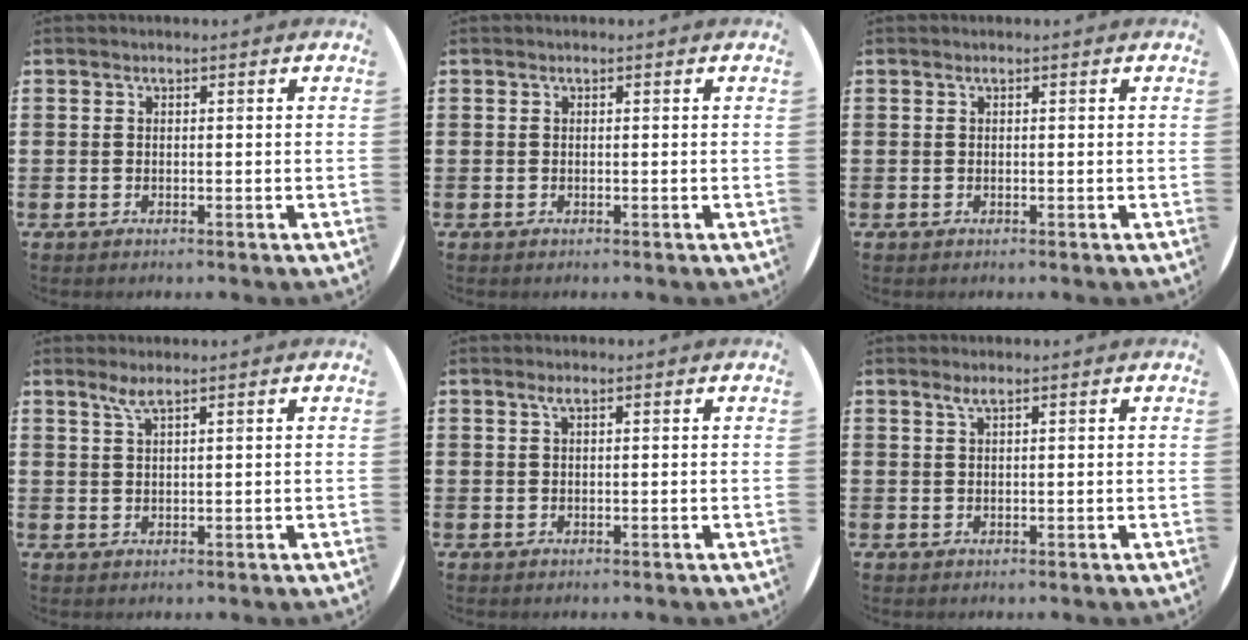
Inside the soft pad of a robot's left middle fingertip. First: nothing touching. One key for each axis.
{"total": 0.0}
{"total": 0.0}
{"total": 2.1, "fx": 1.5, "fy": 0.1, "fz": 1.5, "tx": -0.032, "ty": 0.002, "tz": 0.026}
{"total": 0.8, "fx": 0.4, "fy": 0.1, "fz": 0.7, "tx": -0.014, "ty": 0.001, "tz": 0.007}
{"total": 1.2, "fx": 0.7, "fy": 0.0, "fz": 0.9, "tx": -0.019, "ty": 0.002, "tz": 0.012}